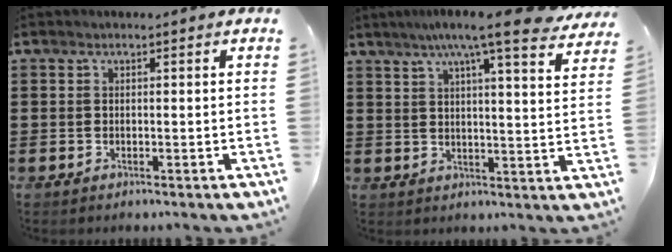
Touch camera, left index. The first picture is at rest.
{"total": 9.2, "force": [7.2, 0.1, 5.8], "torque": [-0.117, -0.024, 0.119]}